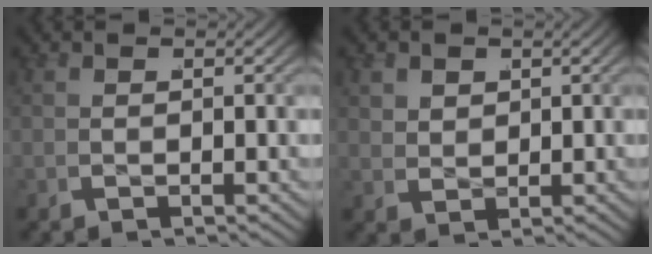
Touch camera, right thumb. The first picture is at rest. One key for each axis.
{"total": 2.1, "fx": 0.8, "fy": 1.6, "fz": 1.1, "tx": -0.024, "ty": -0.013, "tz": 0.029}